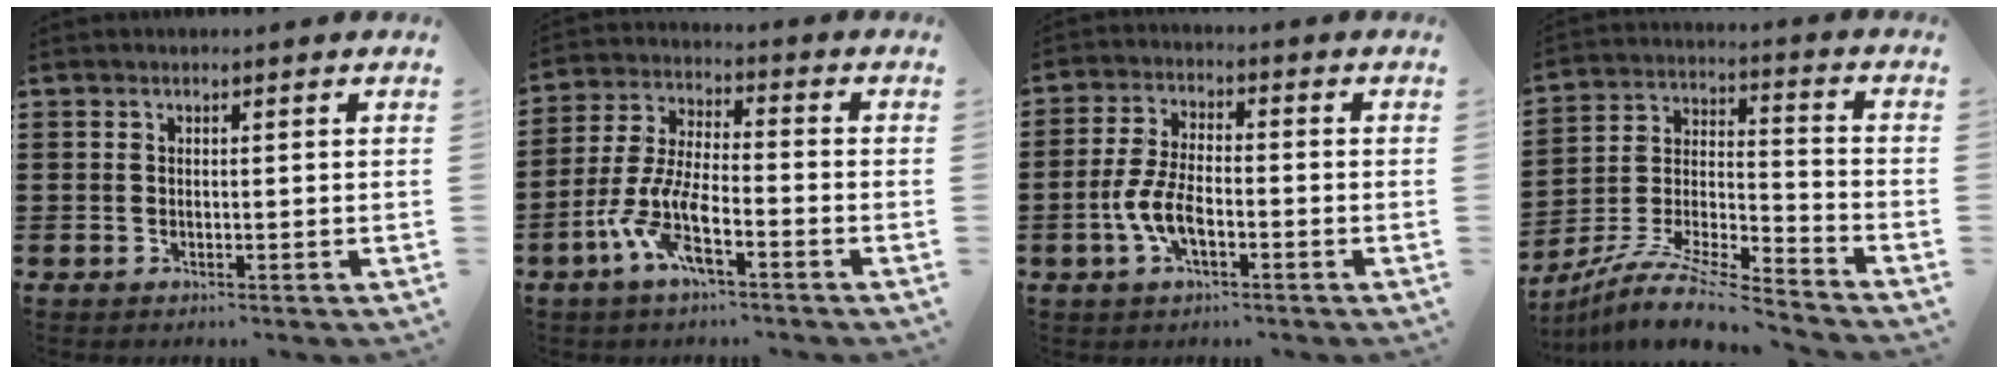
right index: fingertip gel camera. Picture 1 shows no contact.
{"total": 8.1, "force": [-4.9, 2.0, 6.1], "torque": [-0.155, -0.011, -0.101]}
{"total": 6.4, "force": [-2.4, 2.5, 5.4], "torque": [-0.133, -0.009, -0.052]}
{"total": 10.3, "force": [-9.4, 0.7, 4.0], "torque": [-0.077, 0.006, -0.189]}